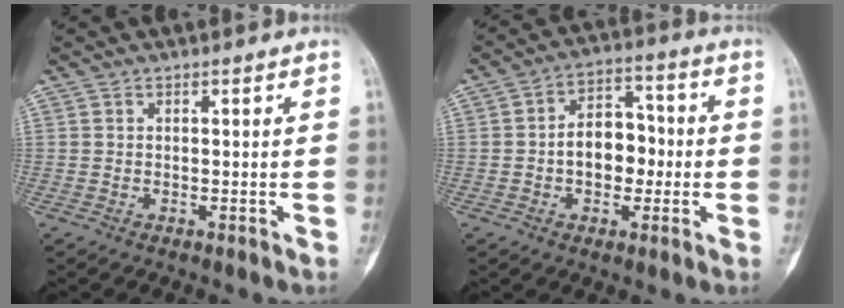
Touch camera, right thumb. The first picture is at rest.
{"total": 9.9, "force": [-0.9, 6.8, 7.1], "torque": [-0.073, 0.032, -0.023]}